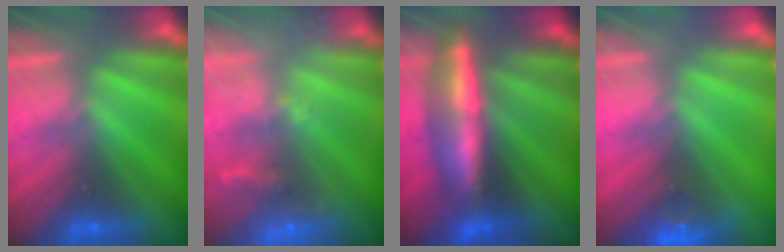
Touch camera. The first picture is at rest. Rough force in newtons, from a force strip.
{"total": 9.2}
{"total": 6.3}
{"total": 3.0}